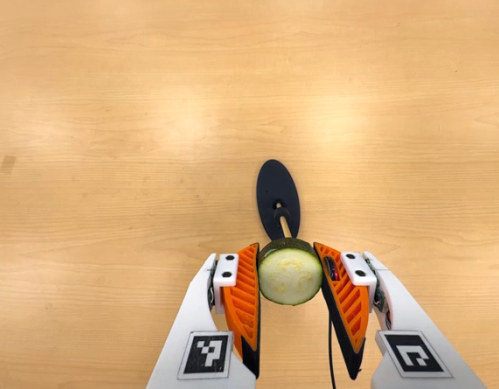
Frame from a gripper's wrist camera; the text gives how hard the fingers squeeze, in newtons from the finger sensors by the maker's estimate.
{"total": 11.7, "left": 10.9, "right": 12.6}